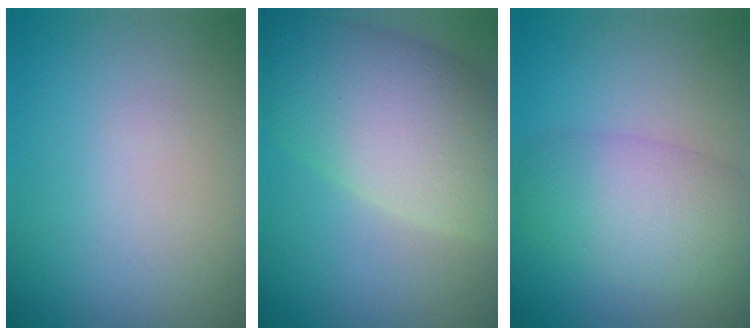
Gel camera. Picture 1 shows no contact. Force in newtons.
{"total": 10.8, "press": 10.8, "slide": 0.7}
{"total": 5.9, "press": 5.9, "slide": 0.1}